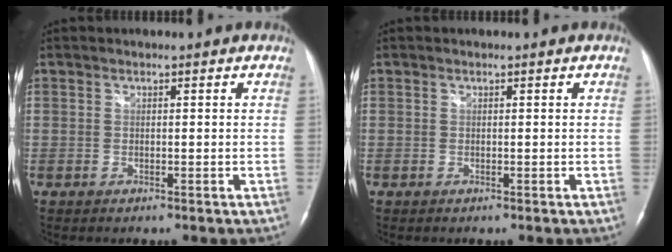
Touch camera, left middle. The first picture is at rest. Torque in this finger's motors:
{"motor_torque": [-0.02, -0.01, 0.03, 0.00]}